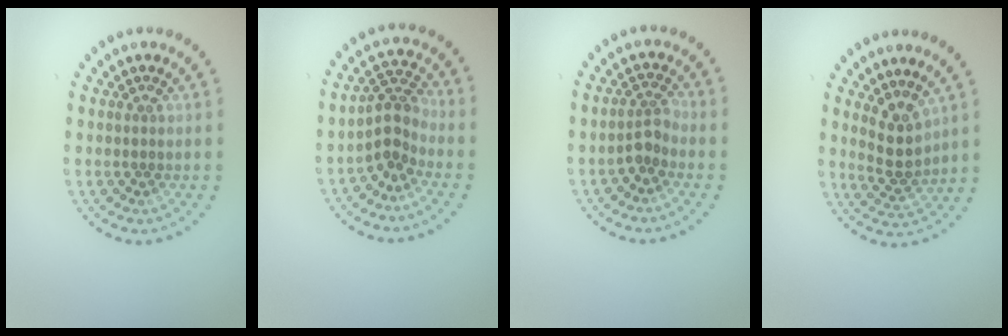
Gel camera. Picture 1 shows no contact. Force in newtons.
{"total": 2.6, "press": 2.0, "slide": 1.6}
{"total": 1.8, "press": 1.3, "slide": 1.1}
{"total": 2.9, "press": 2.5, "slide": 1.3}